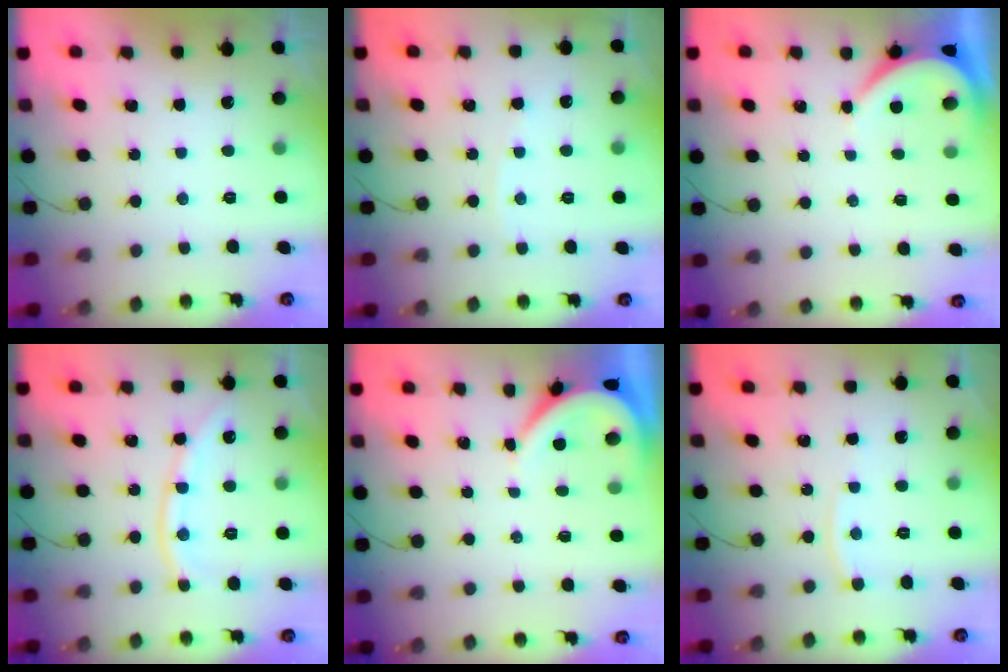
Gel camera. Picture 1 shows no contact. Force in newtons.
{"total": 2.2, "press": 2.2, "slide": 0.3}
{"total": 3.9, "press": 3.9, "slide": 0.5}
{"total": 10.9, "press": 10.9, "slide": 1.3}
{"total": 3.7, "press": 3.6, "slide": 0.5}
{"total": 3.2, "press": 3.2, "slide": 0.4}